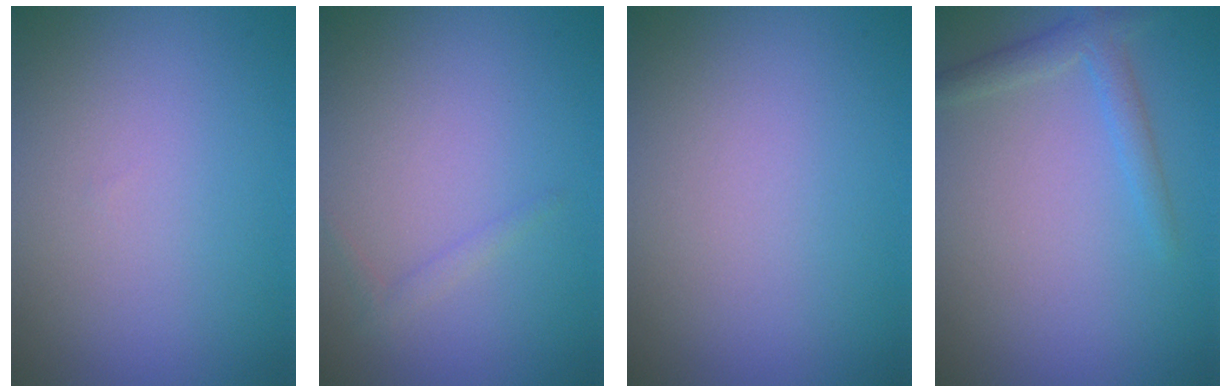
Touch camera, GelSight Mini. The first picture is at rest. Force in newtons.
{"total": 0.8, "press": 0.8, "slide": 0.1}
{"total": 0.0}
{"total": 2.1, "press": 2.1, "slide": 0.1}